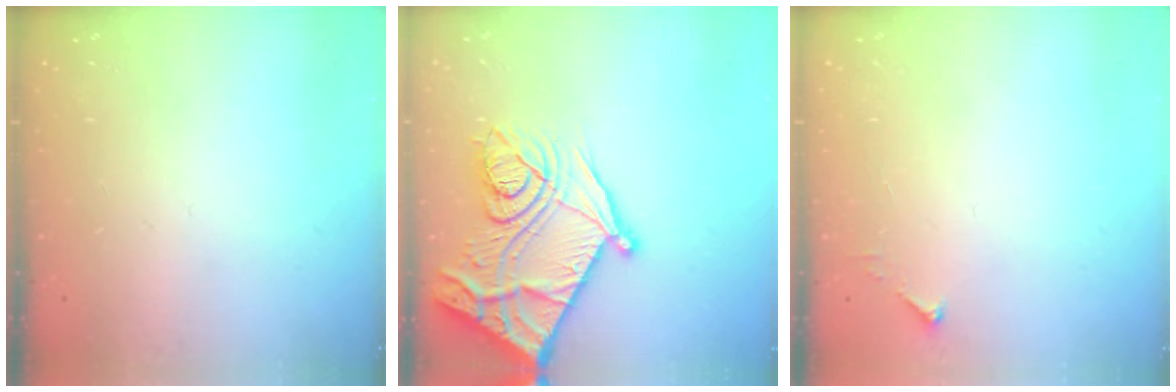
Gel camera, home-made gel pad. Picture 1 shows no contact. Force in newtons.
{"total": 27.1, "press": 27.1, "slide": 0.8}
{"total": 2.5, "press": 2.5, "slide": 0.3}